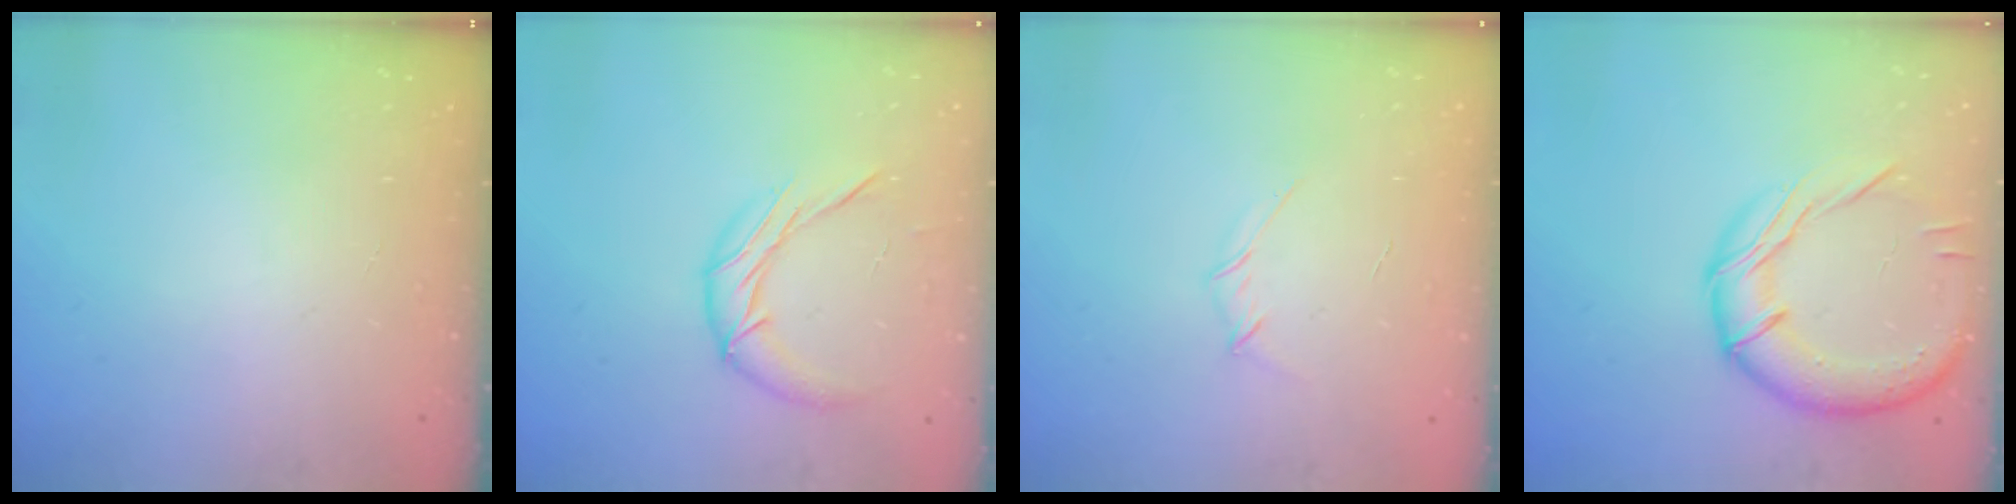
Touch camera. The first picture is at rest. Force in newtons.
{"total": 10.8, "press": 10.8, "slide": 0.4}
{"total": 2.6, "press": 2.5, "slide": 0.8}
{"total": 17.0, "press": 16.9, "slide": 1.0}